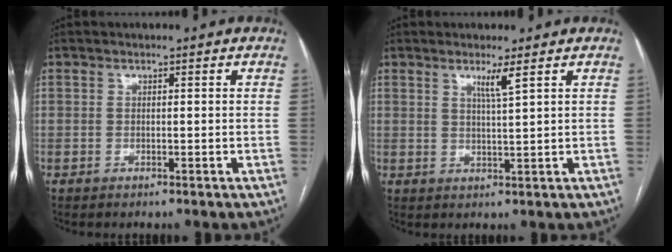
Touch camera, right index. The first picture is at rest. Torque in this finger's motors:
{"motor_torque": [0.00, 0.02, 0.04, 0.04]}